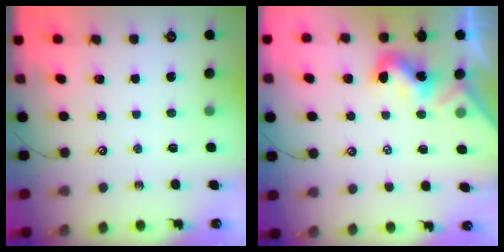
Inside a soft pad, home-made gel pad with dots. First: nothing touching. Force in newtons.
{"total": 1.8, "press": 1.8, "slide": 0.5}